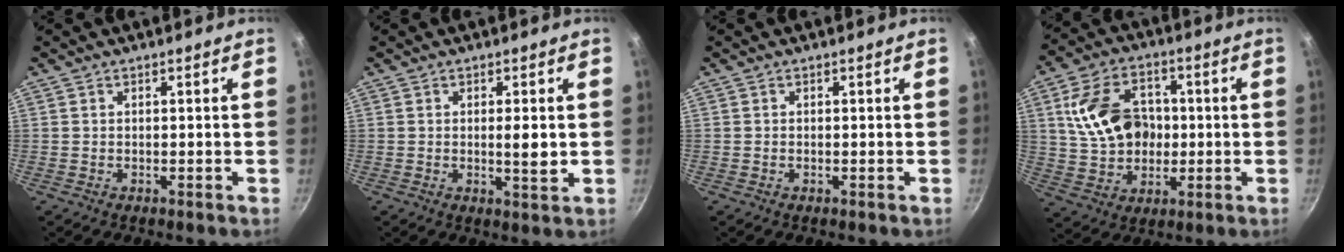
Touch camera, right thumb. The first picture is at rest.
{"total": 4.1, "force": [0.1, 0.8, 4.0], "torque": [-0.070, -0.009, 0.002]}
{"total": 0.0}
{"total": 15.1, "force": [1.8, 11.4, 9.7], "torque": [-0.154, 0.012, 0.039]}